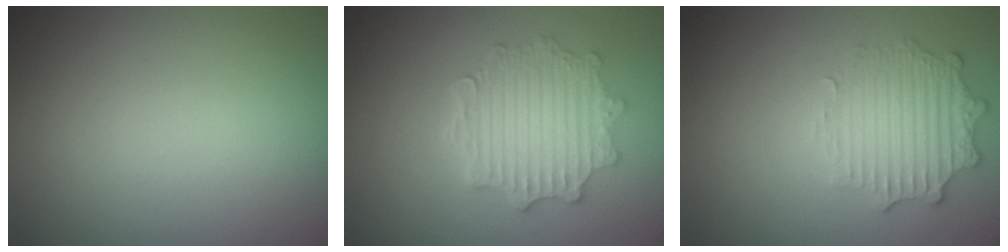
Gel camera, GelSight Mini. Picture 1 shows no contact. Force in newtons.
{"total": 4.7, "press": 3.9, "slide": 2.6}
{"total": 2.9, "press": 2.4, "slide": 1.6}